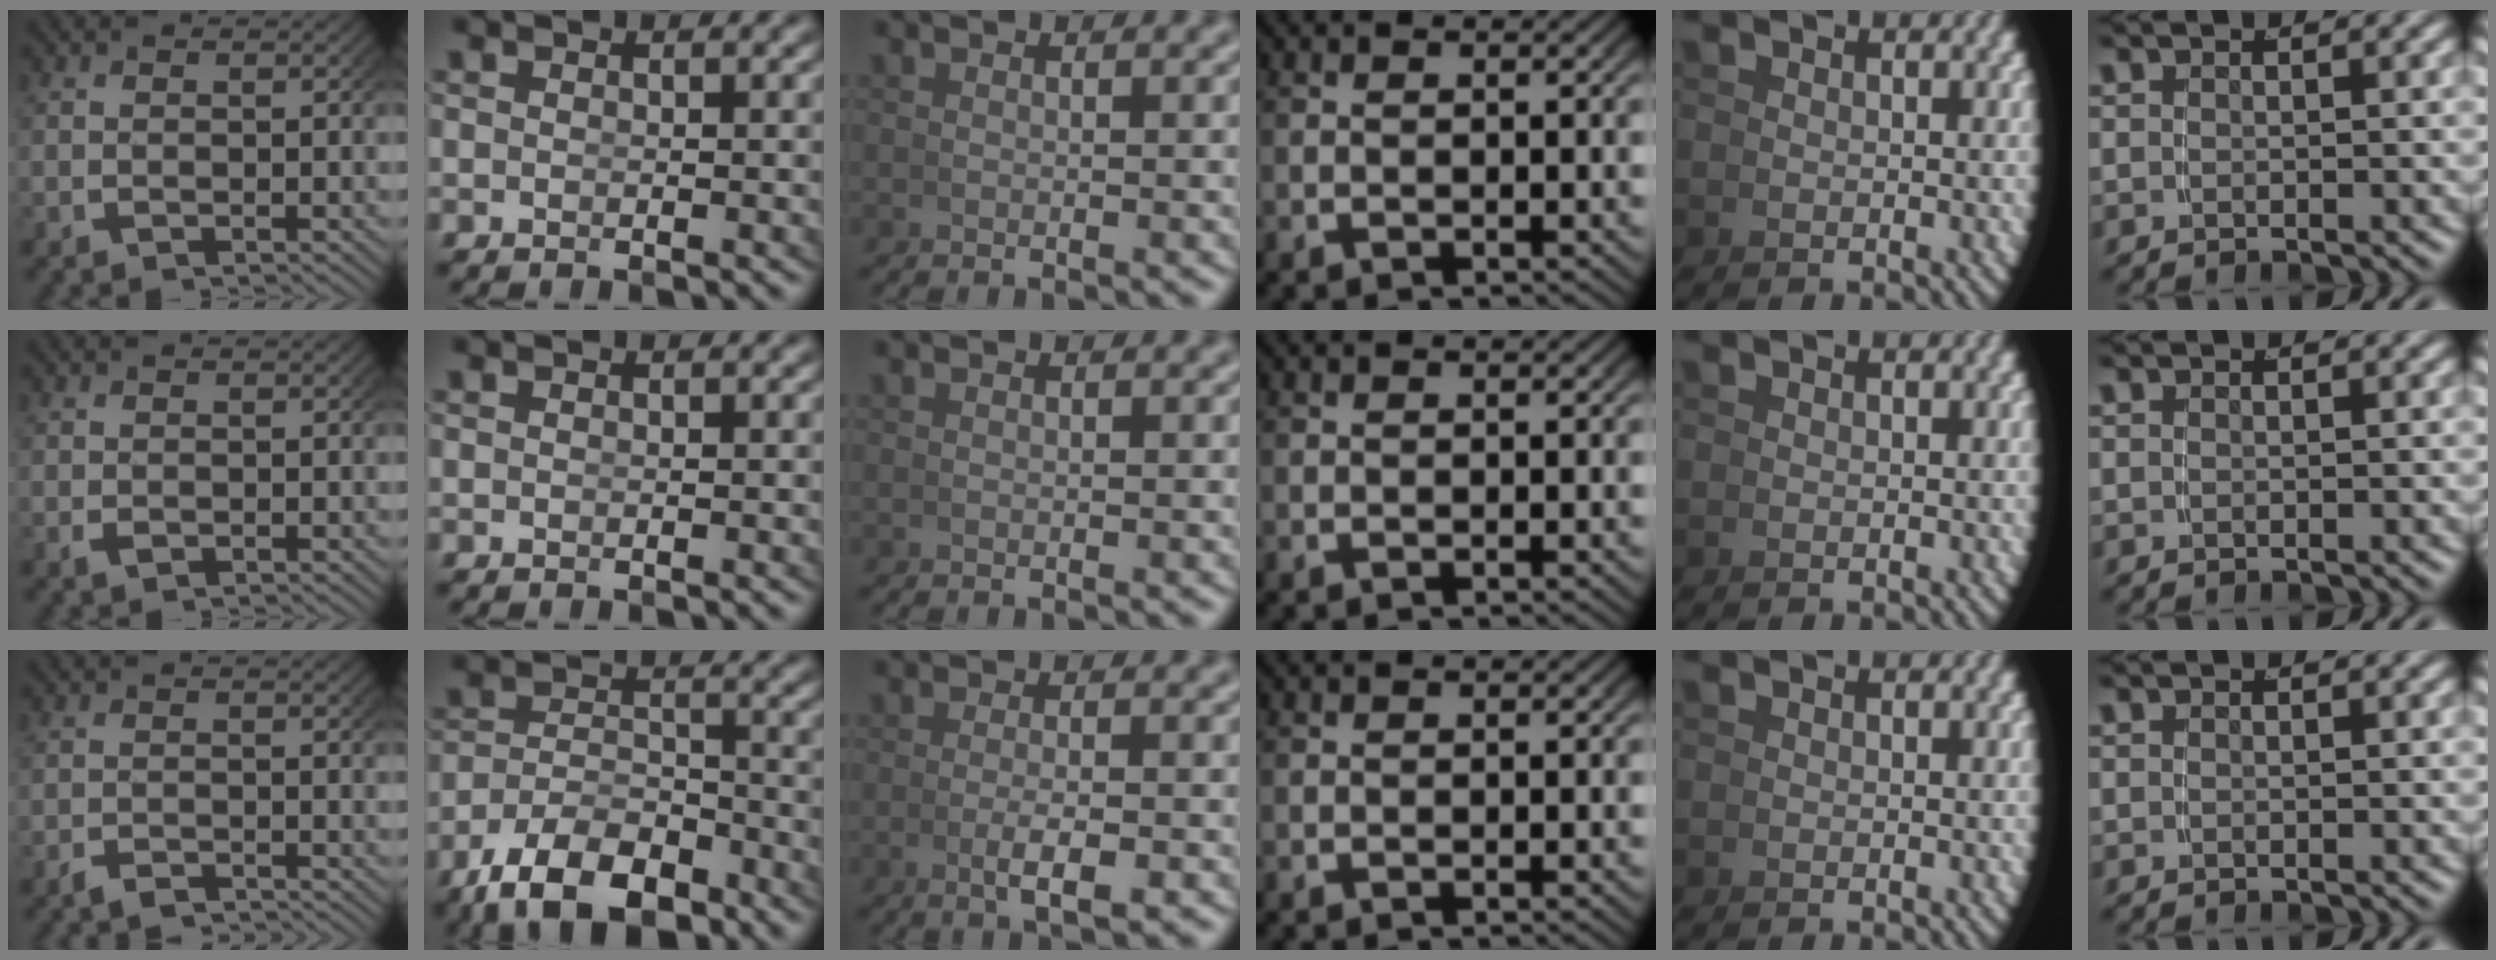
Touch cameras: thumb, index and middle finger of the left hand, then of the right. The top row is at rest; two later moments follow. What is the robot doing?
{"motion": "grasp_and_lifting", "object": "photo album"}